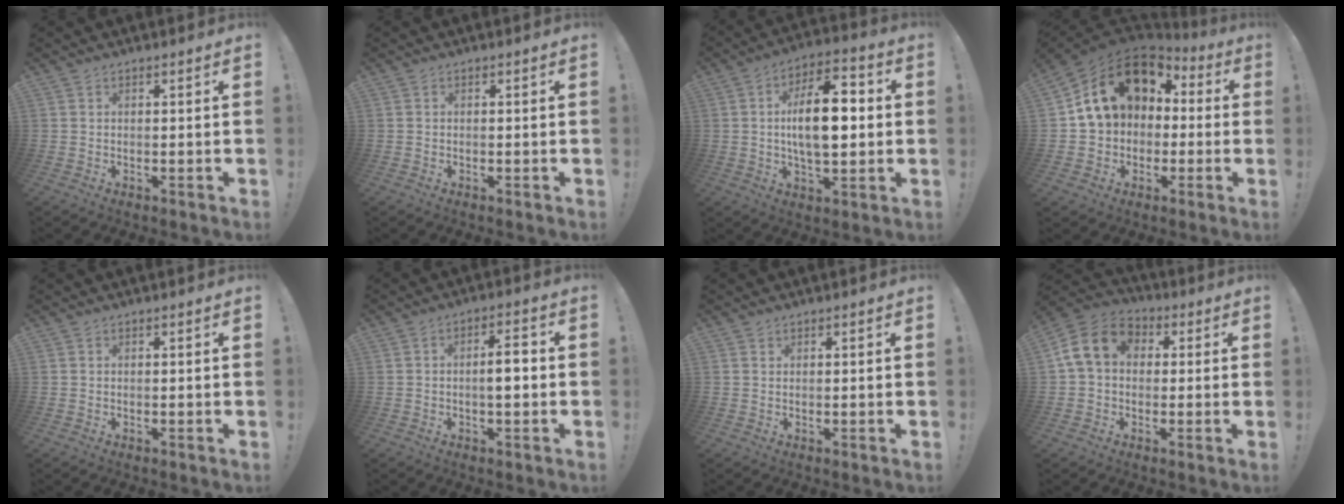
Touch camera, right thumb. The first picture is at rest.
{"total": 0.0}
{"total": 16.1, "force": [0.9, 7.8, 14.0], "torque": [-0.232, 0.003, 0.007]}
{"total": 17.6, "force": [5.9, 13.0, 10.2], "torque": [-0.166, -0.010, 0.116]}
{"total": 0.0}
{"total": 5.6, "force": [-0.6, 1.5, 5.4], "torque": [-0.079, 0.007, -0.017]}
{"total": 0.7, "force": [0.7, 0.3, 0.1], "torque": [0.001, -0.002, 0.013]}
{"total": 12.6, "force": [2.4, 9.6, 7.9], "torque": [-0.127, 0.016, 0.054]}